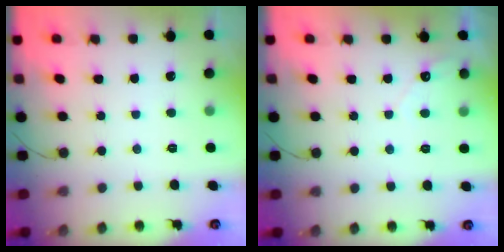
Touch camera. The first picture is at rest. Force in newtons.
{"total": 2.9, "press": 2.9, "slide": 0.1}